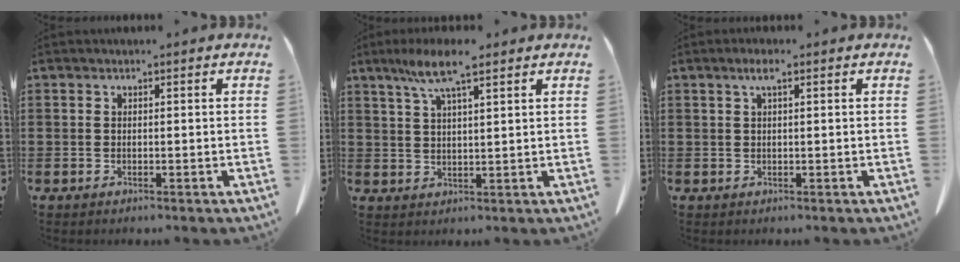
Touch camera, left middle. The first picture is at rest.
{"total": 7.4, "force": [4.8, 1.0, 5.5], "torque": [-0.117, 0.002, 0.084]}
{"total": 2.1, "force": [0.8, 0.4, 1.8], "torque": [-0.037, 0.005, 0.013]}